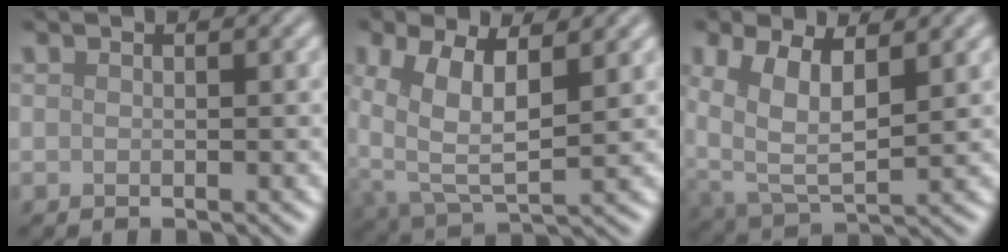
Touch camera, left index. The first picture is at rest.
{"total": 6.6, "force": [1.6, 3.1, 5.6], "torque": [-0.122, -0.002, 0.028]}
{"total": 6.5, "force": [2.1, 3.3, 5.1], "torque": [-0.115, -0.004, 0.037]}